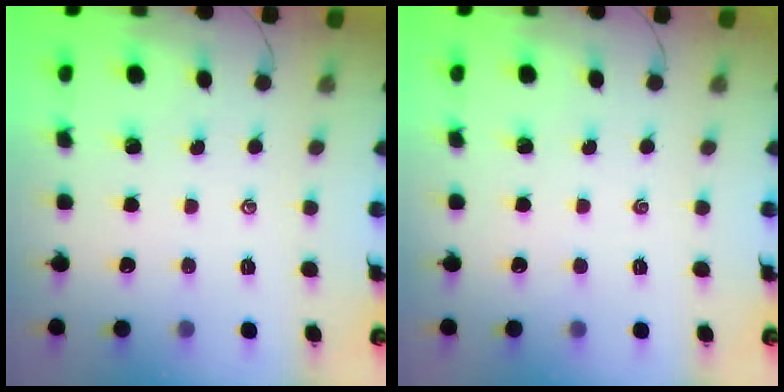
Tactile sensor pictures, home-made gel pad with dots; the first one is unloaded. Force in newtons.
{"total": 0.0}